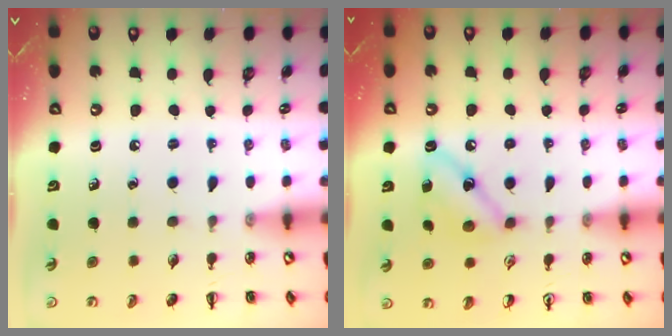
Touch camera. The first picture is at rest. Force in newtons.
{"total": 7.4, "press": 7.2, "slide": 1.5}